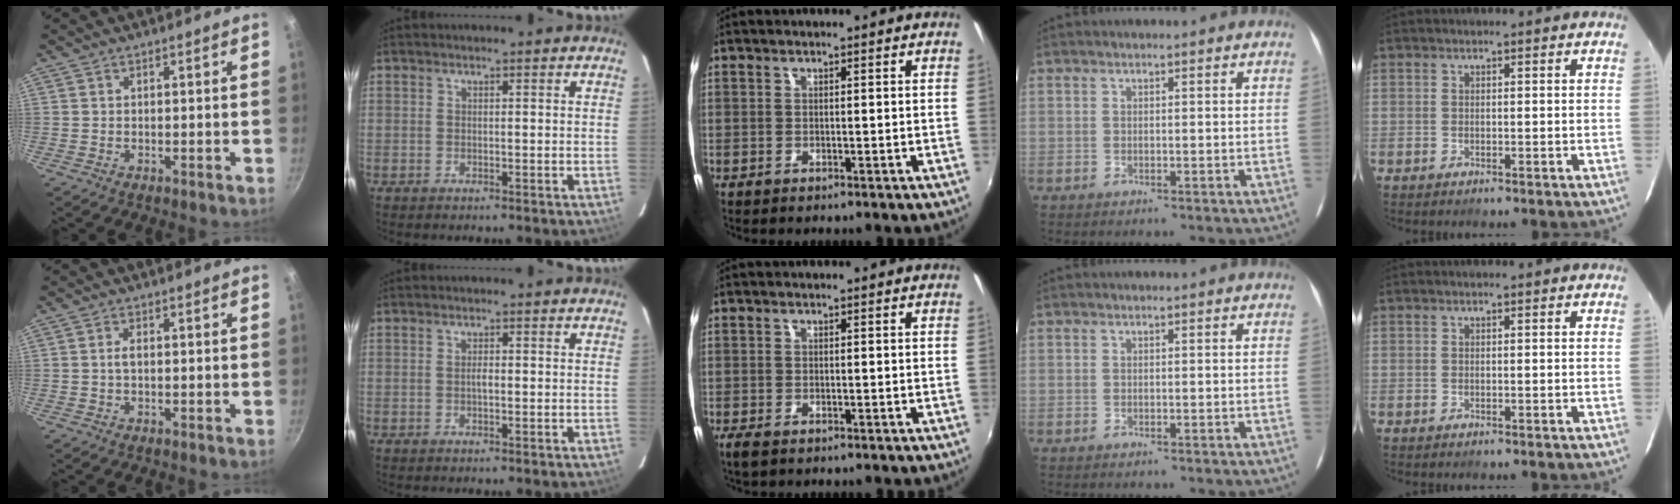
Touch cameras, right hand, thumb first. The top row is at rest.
{"thumb": {"total": 1.5, "force": [0.0, 0.7, 1.3], "torque": [-0.026, 0.004, -0.001]}, "index": {"total": 1.0, "force": [-0.1, 0.4, 0.9], "torque": [-0.016, 0.003, -0.003]}, "middle": {"total": 2.5, "force": [-1.7, 1.0, 1.6], "torque": [-0.035, -0.010, -0.029]}}